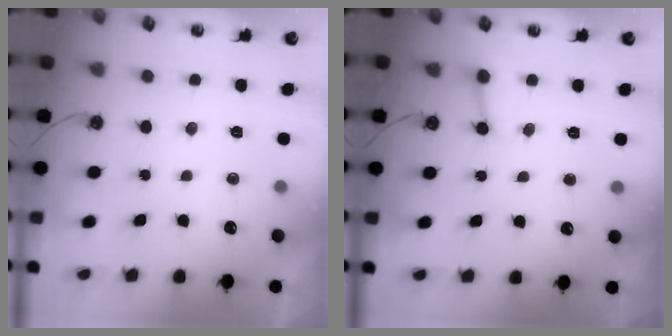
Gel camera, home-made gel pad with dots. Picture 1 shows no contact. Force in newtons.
{"total": 2.5, "press": 2.5, "slide": 0.2}